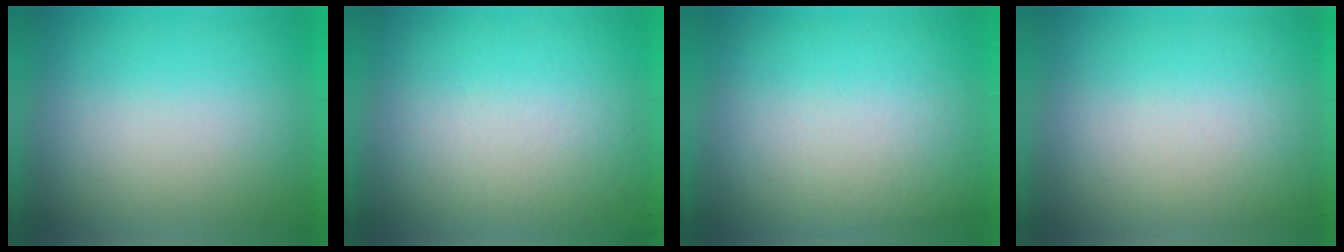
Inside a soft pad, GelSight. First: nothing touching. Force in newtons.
{"total": 4.4}
{"total": 3.2}
{"total": 1.4}